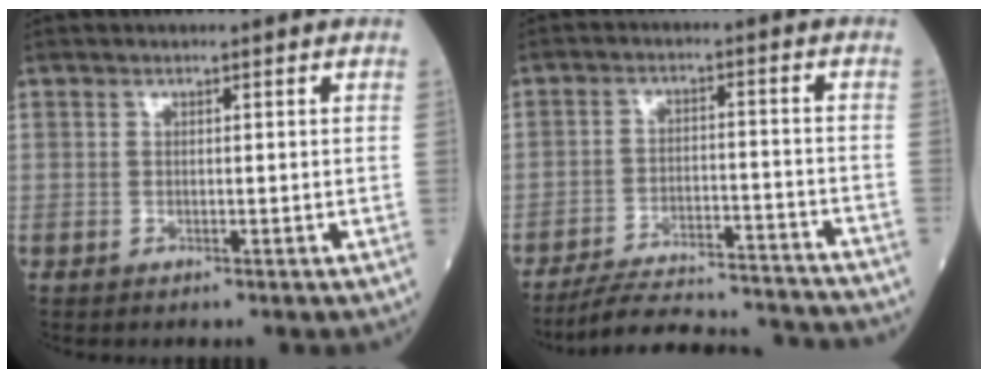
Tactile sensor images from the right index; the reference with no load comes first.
{"total": 17.9, "force": [-17.1, 1.4, 4.9], "torque": [-0.079, -0.005, -0.237]}